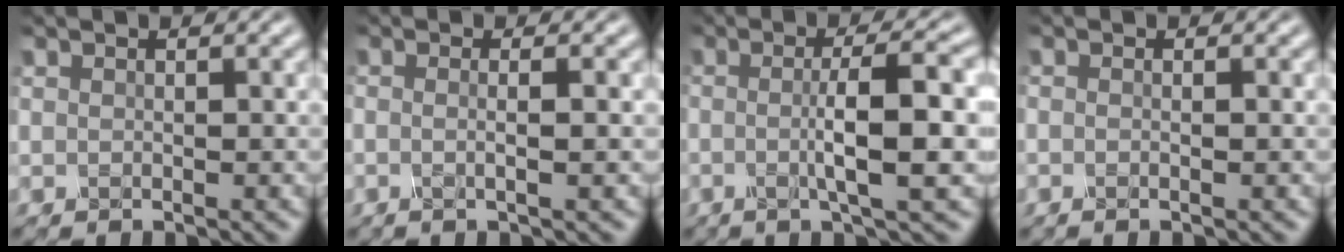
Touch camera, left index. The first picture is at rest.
{"total": 2.4, "force": [-0.1, 1.0, 2.2], "torque": [-0.014, 0.002, -0.031]}
{"total": 6.6, "force": [-0.6, 1.2, 6.5], "torque": [-0.093, 0.004, -0.016]}
{"total": 0.6, "force": [-0.5, 0.1, 0.4], "torque": [-0.003, -0.001, -0.014]}